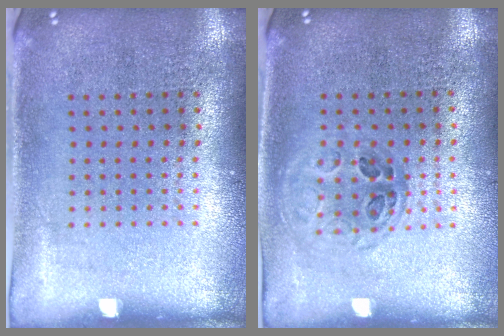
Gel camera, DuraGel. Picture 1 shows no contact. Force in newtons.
{"total": 1.0, "press": 1.0, "slide": 0.2}